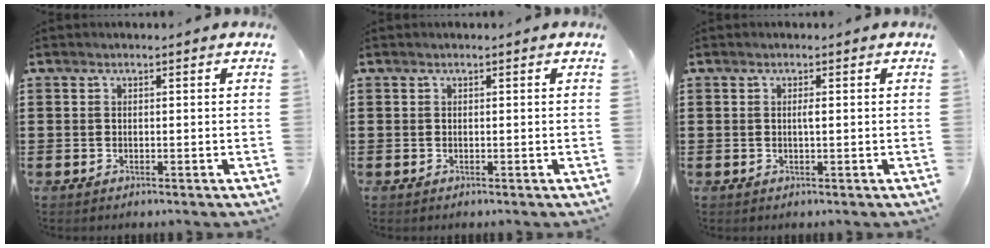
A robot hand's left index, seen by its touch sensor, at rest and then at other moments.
{"total": 0.0}
{"total": 1.0, "force": [0.2, 0.1, 1.0], "torque": [-0.020, -0.003, 0.003]}